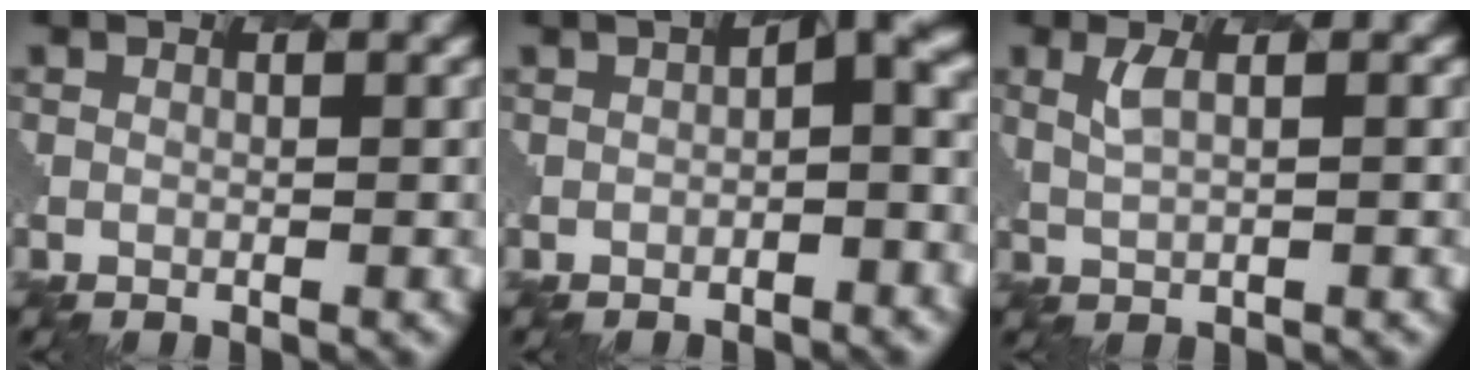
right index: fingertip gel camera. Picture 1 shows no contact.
{"total": 5.1, "force": [-0.1, 1.6, 4.8], "torque": [-0.066, 0.013, -0.007]}
{"total": 1.2, "force": [0.6, 0.4, 1.0], "torque": [-0.032, 0.006, 0.012]}